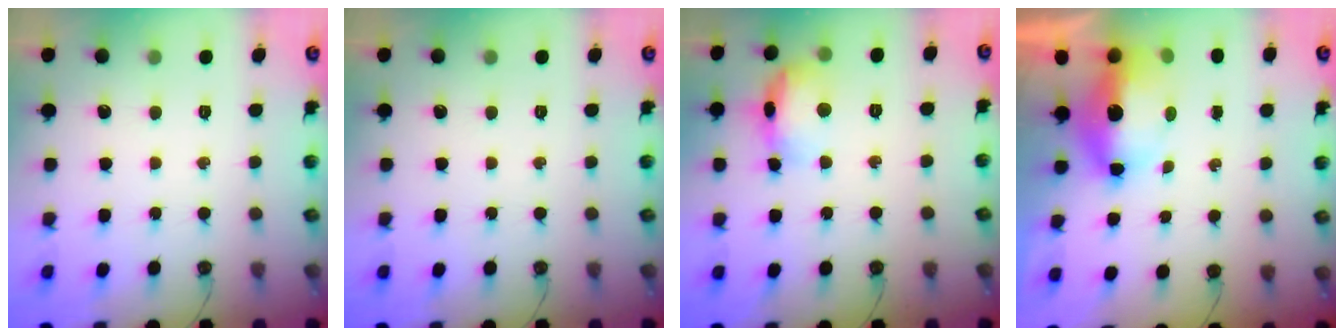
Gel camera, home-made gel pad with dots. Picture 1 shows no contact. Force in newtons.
{"total": 0.0}
{"total": 13.7, "press": 13.6, "slide": 1.2}
{"total": 7.8, "press": 7.7, "slide": 0.8}